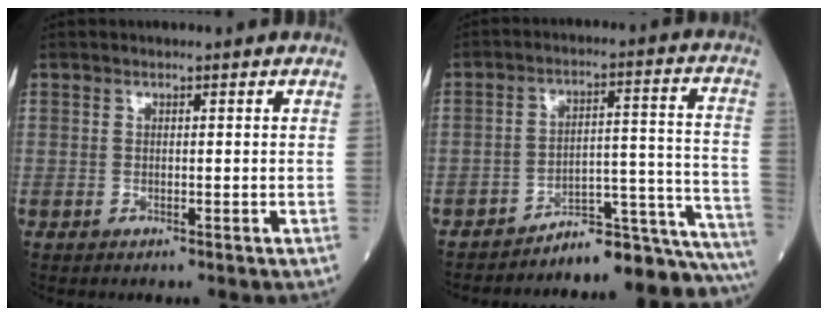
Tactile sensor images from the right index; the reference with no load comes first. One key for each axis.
{"total": 16.2, "fx": -15.8, "fy": 0.6, "fz": 3.5, "tx": 0.002, "ty": 0.055, "tz": -0.210}